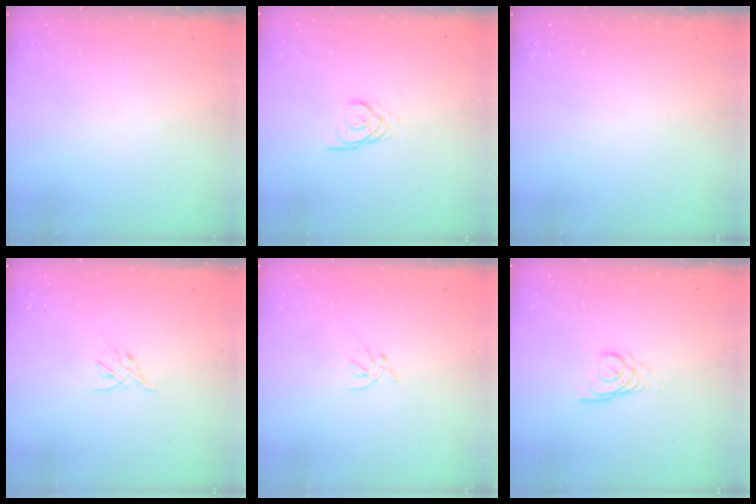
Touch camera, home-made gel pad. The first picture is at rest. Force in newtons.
{"total": 2.5, "press": 2.5, "slide": 0.2}
{"total": 0.0}
{"total": 2.7, "press": 2.6, "slide": 0.7}
{"total": 1.2, "press": 1.1, "slide": 0.5}
{"total": 2.4, "press": 2.4, "slide": 0.1}